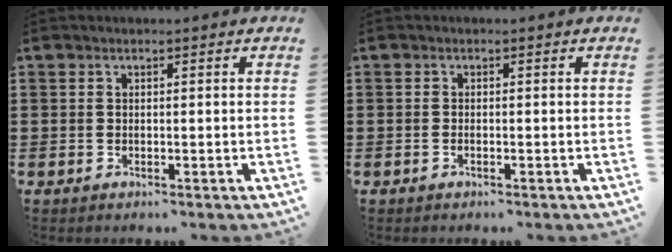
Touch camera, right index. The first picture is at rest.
{"total": 0.5, "force": [-0.3, -0.1, 0.5], "torque": [-0.010, -0.008, -0.003]}